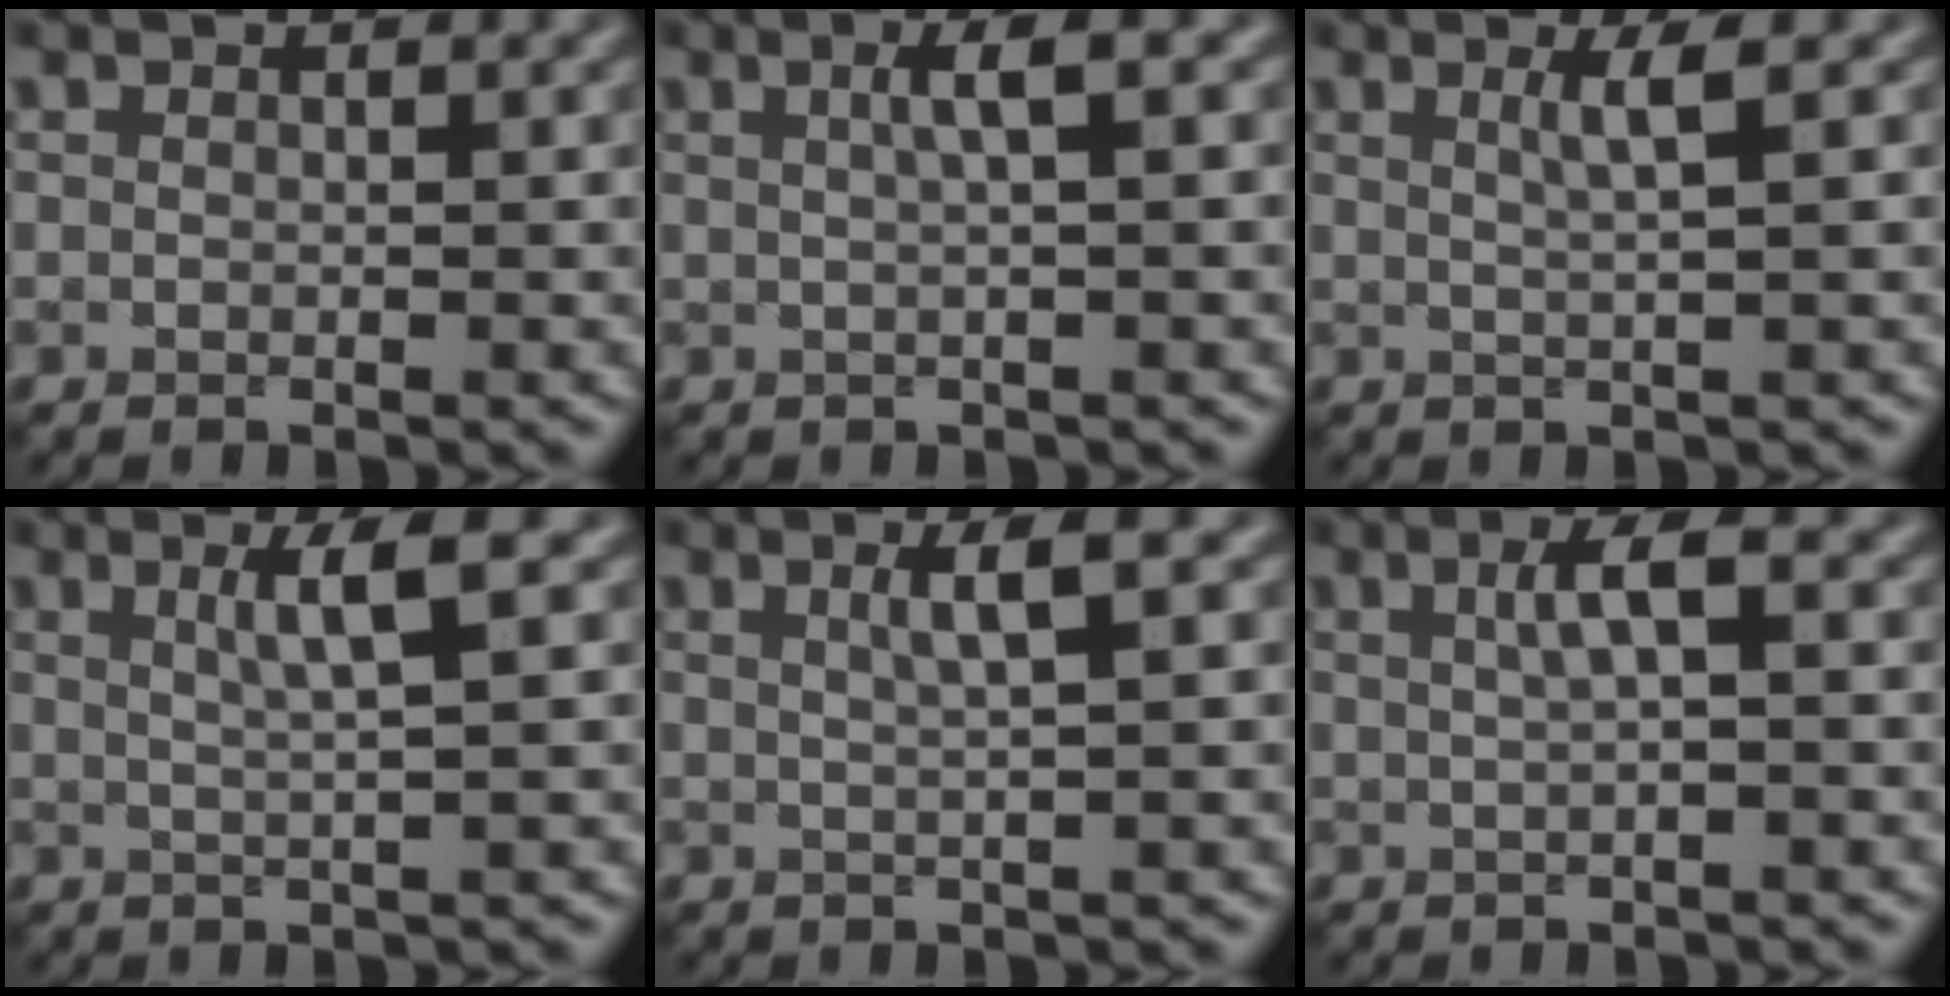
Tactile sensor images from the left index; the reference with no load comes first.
{"total": 2.8, "force": [0.7, 0.5, 2.6], "torque": [-0.039, 0.011, 0.008]}
{"total": 2.2, "force": [0.8, 0.4, 2.0], "torque": [-0.031, 0.002, 0.009]}
{"total": 3.2, "force": [1.2, 0.4, 3.0], "torque": [-0.043, 0.005, 0.017]}
{"total": 2.8, "force": [1.0, 0.5, 2.6], "torque": [-0.035, 0.009, 0.012]}
{"total": 2.6, "force": [0.7, 0.5, 2.4], "torque": [-0.042, 0.010, 0.009]}